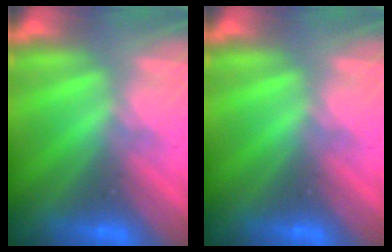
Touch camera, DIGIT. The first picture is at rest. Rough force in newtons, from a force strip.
{"total": 0.0}